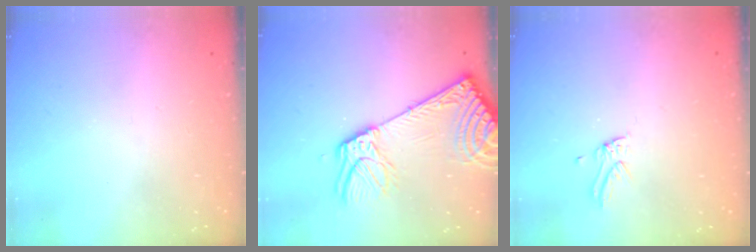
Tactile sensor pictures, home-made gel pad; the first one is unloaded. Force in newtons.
{"total": 16.9, "press": 16.5, "slide": 3.7}
{"total": 2.0, "press": 2.0, "slide": 0.1}